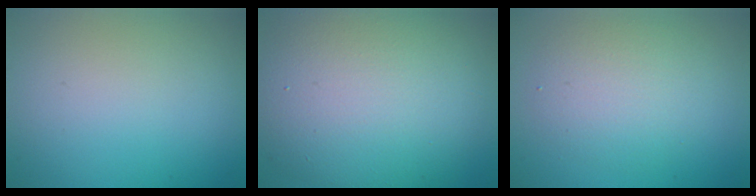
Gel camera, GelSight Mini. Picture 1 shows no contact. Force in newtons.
{"total": 11.2, "press": 11.2, "slide": 0.6}
{"total": 3.6, "press": 3.6, "slide": 0.3}